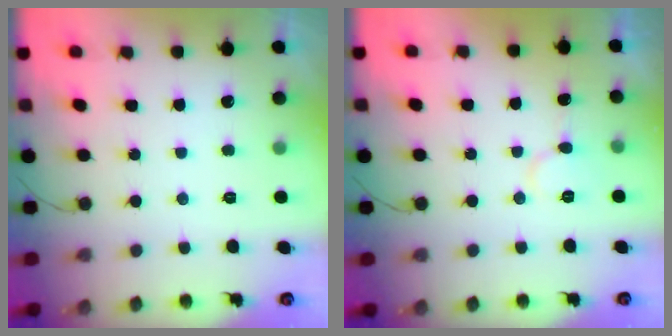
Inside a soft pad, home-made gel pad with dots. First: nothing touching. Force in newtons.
{"total": 7.0, "press": 7.0, "slide": 0.3}